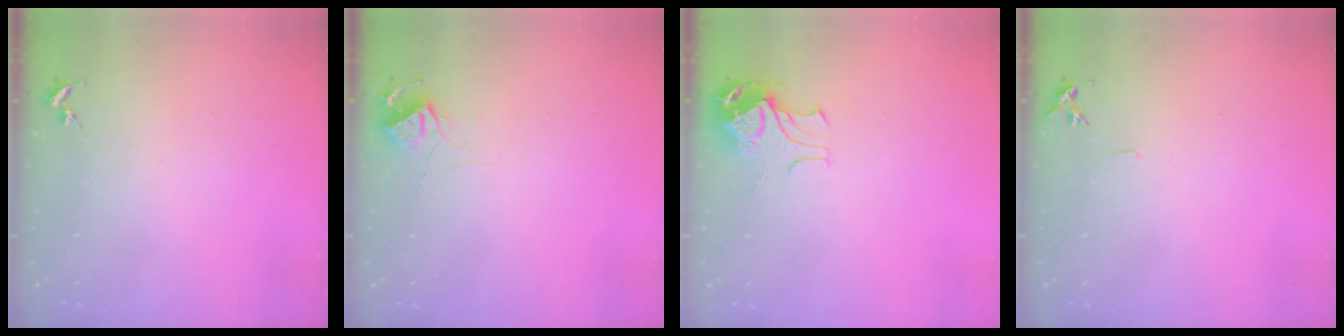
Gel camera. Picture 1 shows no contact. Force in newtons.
{"total": 6.0, "press": 6.0, "slide": 0.7}
{"total": 9.5, "press": 9.5, "slide": 1.1}
{"total": 5.5, "press": 5.4, "slide": 0.6}